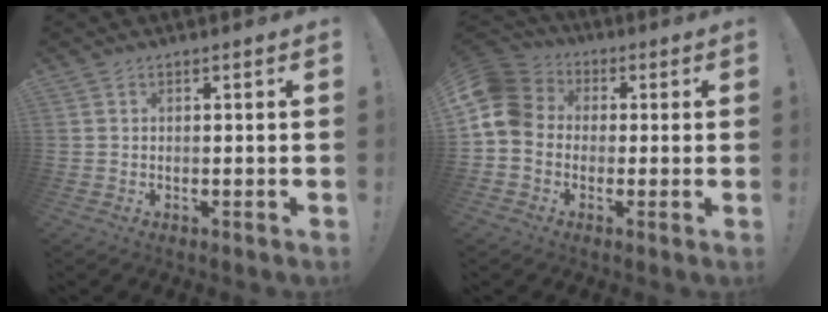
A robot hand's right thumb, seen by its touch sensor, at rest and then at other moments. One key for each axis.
{"total": 11.5, "fx": 0.4, "fy": 9.8, "fz": 6.1, "tx": -0.122, "ty": 0.015, "tz": 0.013}